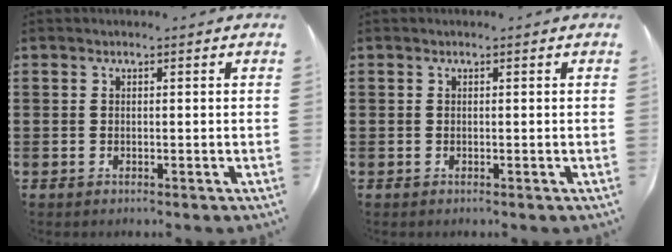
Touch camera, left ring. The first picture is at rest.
{"total": 0.0}